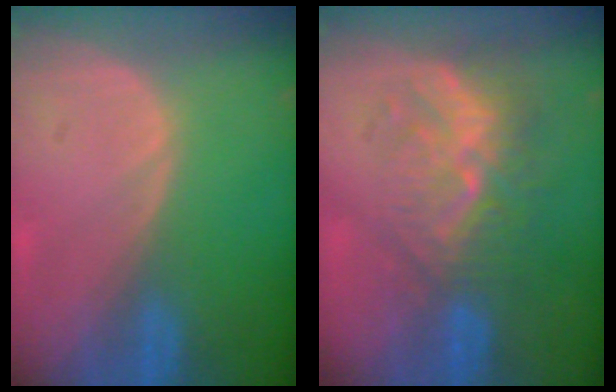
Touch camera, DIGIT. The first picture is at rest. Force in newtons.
{"total": 9.3, "press": 8.3, "slide": 4.1}